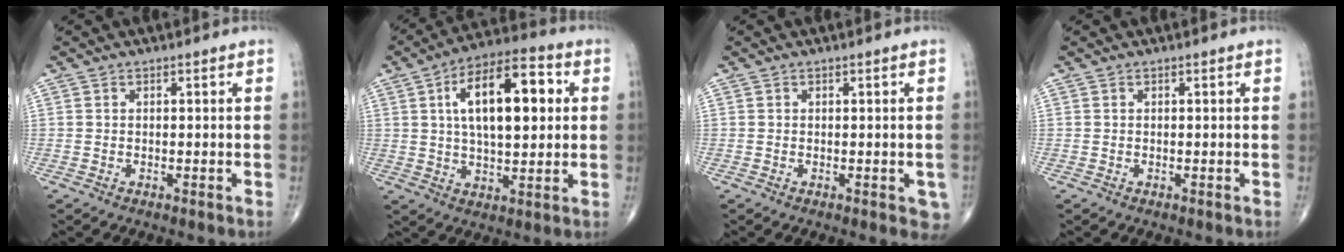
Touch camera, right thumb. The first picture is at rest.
{"total": 17.2, "force": [3.7, 7.8, 14.8], "torque": [-0.222, 0.013, 0.054]}
{"total": 2.8, "force": [-0.8, 1.5, 2.2], "torque": [-0.003, 0.000, -0.011]}
{"total": 0.0}